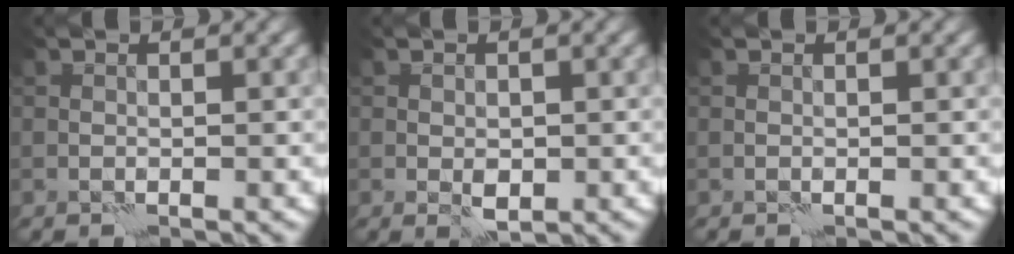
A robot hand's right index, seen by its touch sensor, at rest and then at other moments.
{"total": 1.6, "force": [-0.3, 1.1, 1.2], "torque": [-0.019, -0.005, -0.004]}
{"total": 0.0}